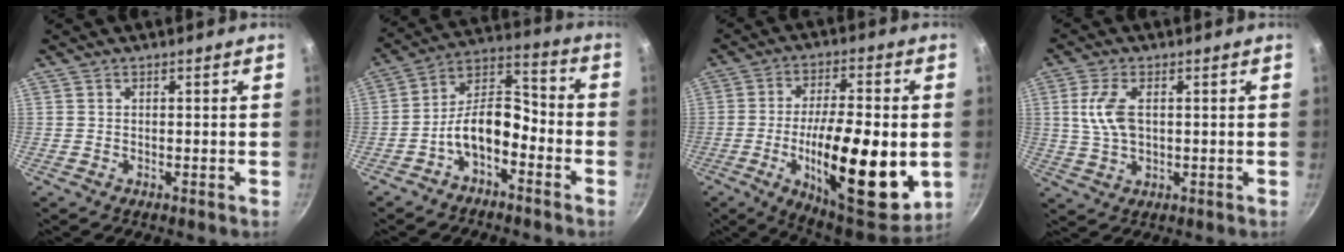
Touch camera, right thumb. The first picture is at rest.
{"total": 10.8, "force": [-4.8, 5.8, 7.7], "torque": [-0.116, 0.067, -0.095]}
{"total": 23.2, "force": [-4.0, 8.3, 21.3], "torque": [-0.317, 0.001, -0.061]}
{"total": 7.4, "force": [1.2, 4.1, 6.1], "torque": [-0.121, 0.005, 0.023]}